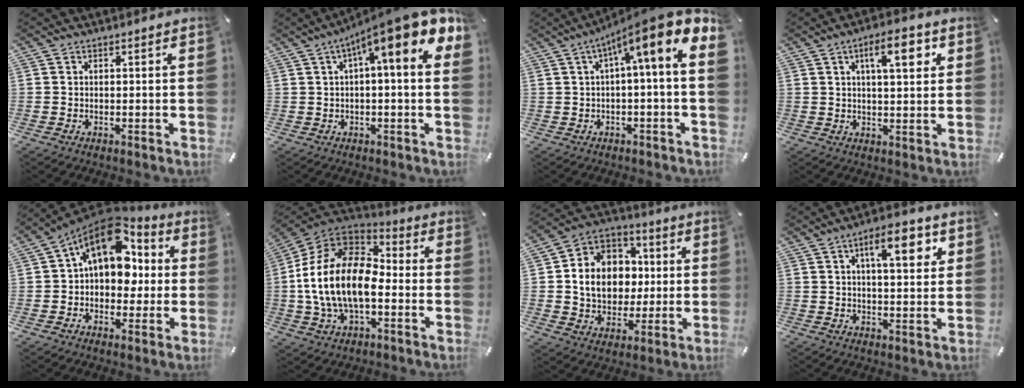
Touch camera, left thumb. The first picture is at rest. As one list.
[{"total": 13.5, "force": [6.3, 1.8, 11.8], "torque": [-0.179, -0.050, 0.096]}, {"total": 11.3, "force": [4.4, 0.9, 10.4], "torque": [-0.165, -0.048, 0.065]}, {"total": 9.0, "force": [3.8, 3.1, 7.6], "torque": [-0.116, -0.007, 0.055]}, {"total": 15.4, "force": [5.2, 10.6, 9.9], "torque": [-0.157, -0.034, 0.089]}, {"total": 18.6, "force": [-3.2, 11.5, 14.3], "torque": [-0.298, 0.022, -0.057]}, {"total": 12.8, "force": [-0.1, 11.5, 5.7], "torque": [-0.111, 0.001, 0.004]}, {"total": 10.3, "force": [4.3, 3.8, 8.6], "torque": [-0.118, -0.013, 0.063]}]